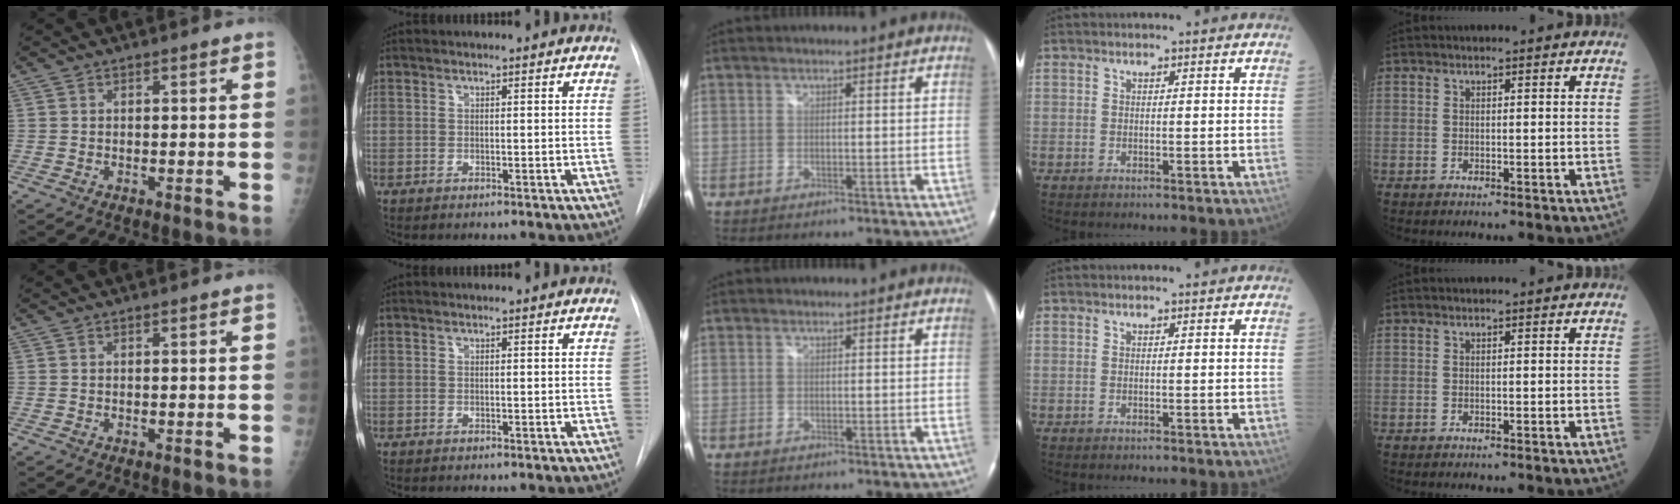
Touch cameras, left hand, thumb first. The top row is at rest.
{}